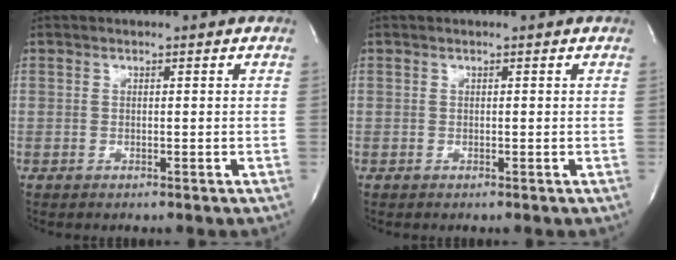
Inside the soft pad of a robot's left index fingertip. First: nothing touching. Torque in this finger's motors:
{"motor_torque": [-0.10, 0.19, -0.05, -0.01]}